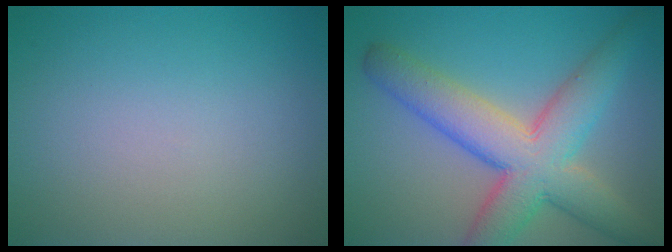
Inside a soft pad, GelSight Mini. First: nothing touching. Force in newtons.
{"total": 8.9, "press": 8.9, "slide": 0.5}